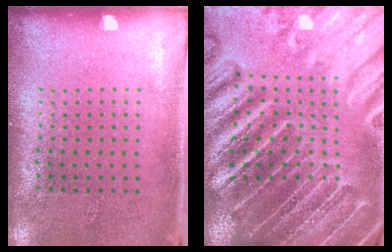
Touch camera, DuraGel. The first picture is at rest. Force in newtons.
{"total": 4.3, "press": 4.1, "slide": 1.4}